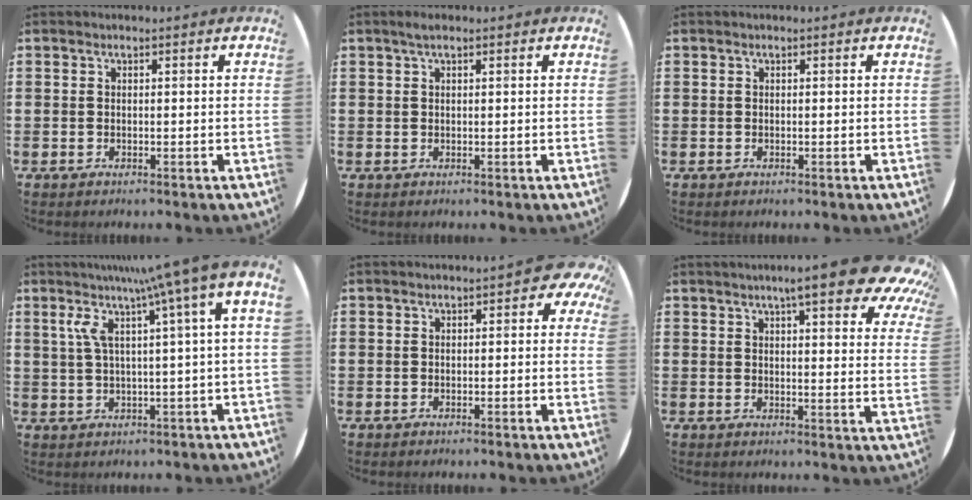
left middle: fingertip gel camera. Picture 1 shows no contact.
{"total": 1.0, "force": [0.6, 0.2, 0.7], "torque": [-0.014, 0.005, 0.009]}
{"total": 0.0}
{"total": 8.9, "force": [3.7, 0.3, 8.1], "torque": [-0.161, -0.008, 0.056]}
{"total": 1.6, "force": [0.3, 0.7, 1.4], "torque": [-0.030, 0.008, 0.003]}
{"total": 11.3, "force": [8.3, 2.1, 7.4], "torque": [-0.113, -0.028, 0.136]}